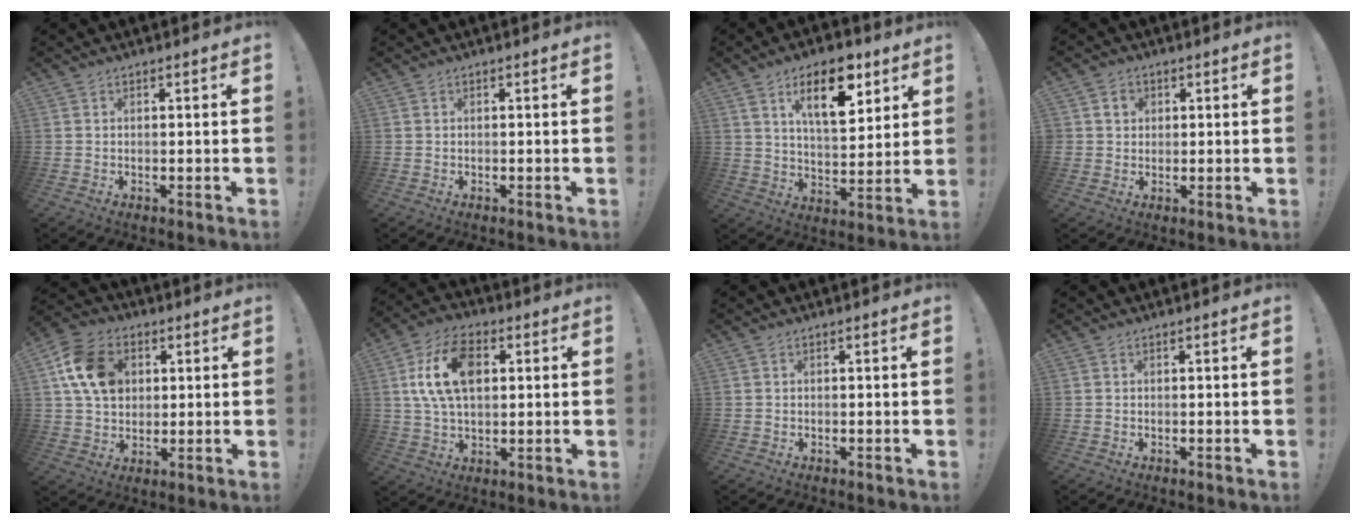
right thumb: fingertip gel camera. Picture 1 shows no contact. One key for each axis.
{"total": 0.0}
{"total": 15.0, "fx": 8.2, "fy": 6.4, "fz": 10.8, "tx": -0.170, "ty": -0.025, "tz": 0.138}
{"total": 3.4, "fx": 1.0, "fy": 3.1, "fz": 0.9, "tx": -0.013, "ty": 0.000, "tz": 0.019}
{"total": 14.9, "fx": 4.3, "fy": 11.4, "fz": 8.5, "tx": -0.143, "ty": 0.002, "tz": 0.091}
{"total": 15.0, "fx": 3.6, "fy": 9.1, "fz": 11.3, "tx": -0.214, "ty": 0.004, "tz": 0.066}
{"total": 0.0}
{"total": 0.0}